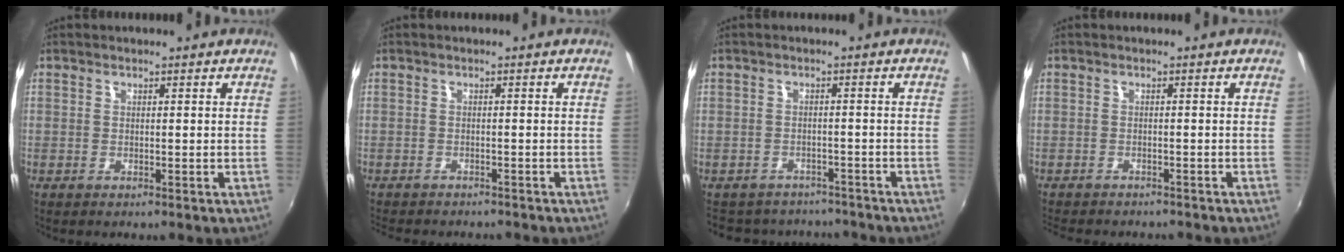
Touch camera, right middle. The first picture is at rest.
{"total": 6.2, "force": [-5.7, 1.6, 2.0], "torque": [-0.053, -0.016, -0.084]}
{"total": 9.8, "force": [-8.4, 4.7, 2.0], "torque": [-0.052, 0.022, -0.112]}
{"total": 6.8, "force": [-6.2, 1.8, 2.3], "torque": [-0.059, -0.017, -0.091]}